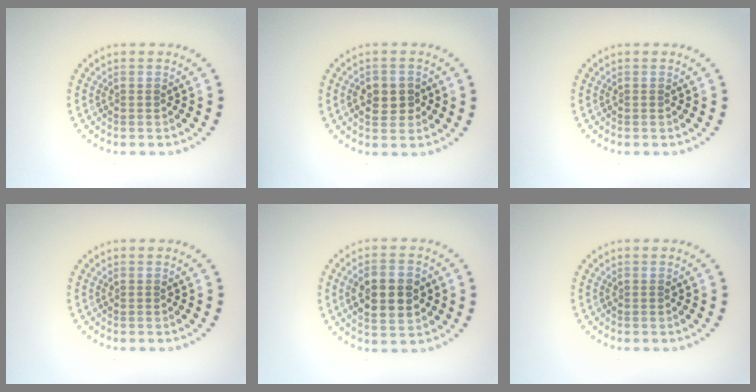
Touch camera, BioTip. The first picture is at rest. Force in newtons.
{"total": 2.8, "press": 2.7, "slide": 0.5}
{"total": 0.0}
{"total": 0.0}
{"total": 5.6, "press": 5.6, "slide": 0.5}
{"total": 0.0}